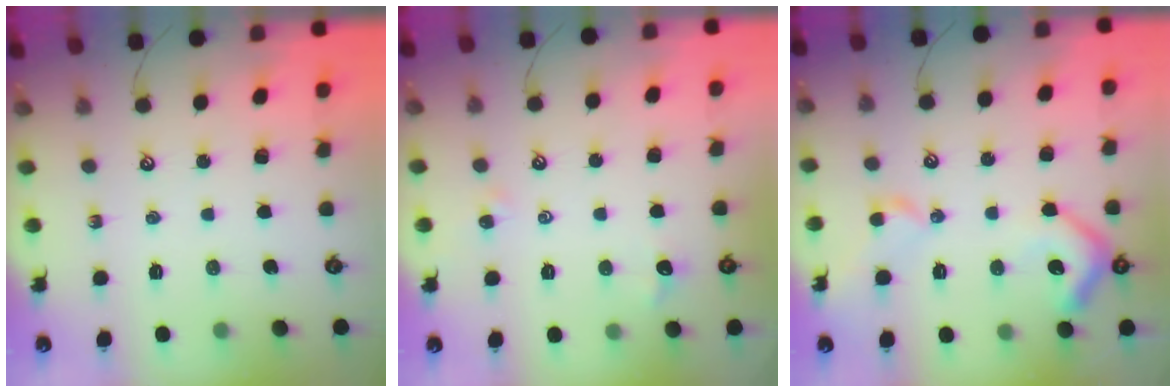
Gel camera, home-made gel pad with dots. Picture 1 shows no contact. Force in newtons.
{"total": 1.6, "press": 1.5, "slide": 0.6}
{"total": 9.4, "press": 9.3, "slide": 1.5}